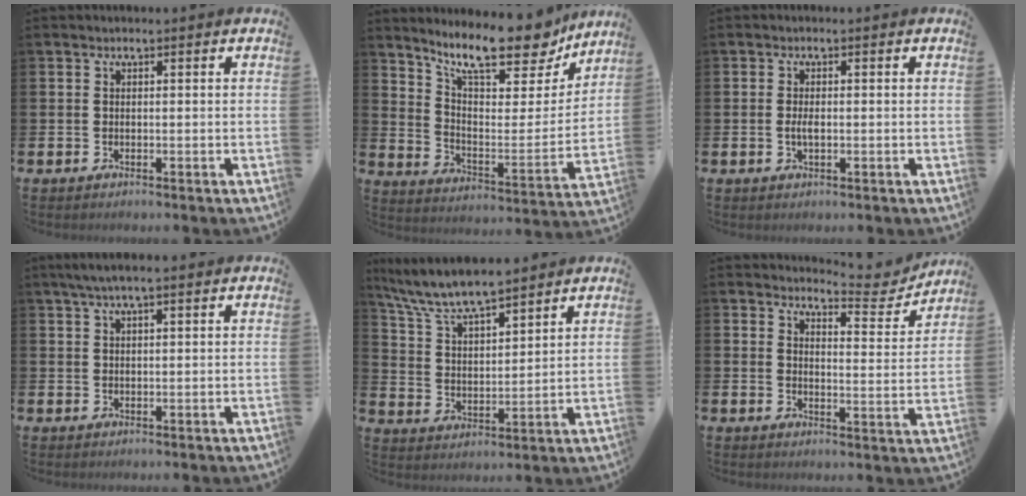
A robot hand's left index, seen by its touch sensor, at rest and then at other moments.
{"total": 12.8, "force": [11.2, 3.2, 5.3], "torque": [-0.120, -0.076, 0.193]}
{"total": 1.8, "force": [-0.2, 0.8, 1.6], "torque": [-0.024, -0.001, -0.005]}
{"total": 3.0, "force": [2.1, 0.4, 2.0], "torque": [-0.040, 0.002, 0.037]}
{"total": 7.7, "force": [7.2, 1.1, 2.5], "torque": [-0.084, -0.038, 0.128]}
{"total": 4.8, "force": [4.7, 0.9, 0.8], "torque": [-0.012, -0.037, 0.074]}